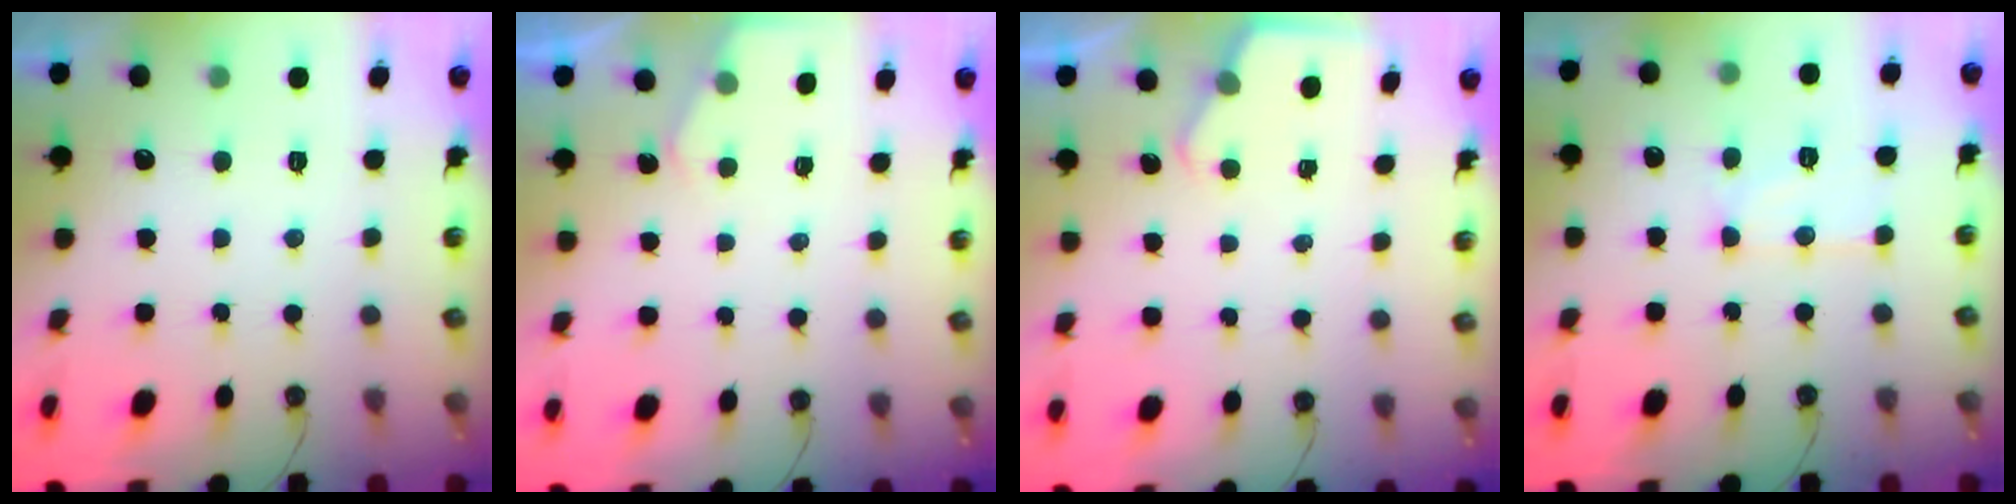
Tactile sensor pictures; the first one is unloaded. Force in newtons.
{"total": 3.0, "press": 2.9, "slide": 0.5}
{"total": 2.8, "press": 2.8, "slide": 0.5}
{"total": 9.5, "press": 9.5, "slide": 0.9}